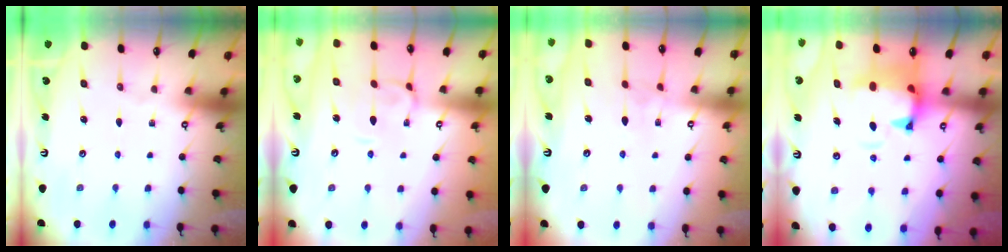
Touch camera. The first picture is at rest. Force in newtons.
{"total": 2.3, "press": 2.2, "slide": 0.6}
{"total": 2.0, "press": 1.9, "slide": 0.5}
{"total": 2.7, "press": 2.3, "slide": 1.4}